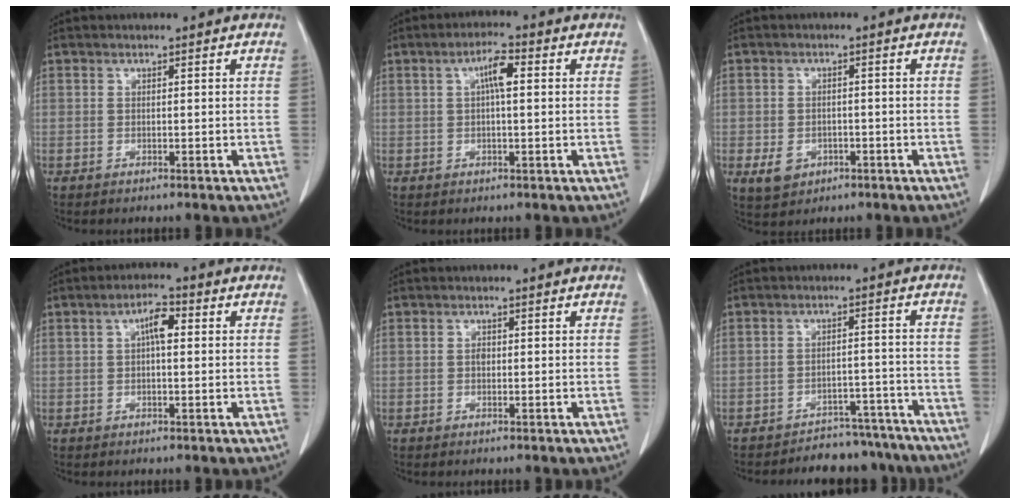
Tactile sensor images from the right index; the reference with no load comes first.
{"total": 4.1, "force": [0.9, 0.8, 3.9], "torque": [-0.071, 0.011, 0.012]}
{"total": 4.1, "force": [-1.5, 3.4, 1.7], "torque": [-0.028, 0.002, -0.010]}
{"total": 3.8, "force": [0.8, 1.2, 3.5], "torque": [-0.062, 0.013, 0.011]}
{"total": 0.8, "force": [0.0, 0.6, 0.6], "torque": [-0.012, 0.002, -0.002]}
{"total": 10.1, "force": [-9.4, 3.7, 0.4], "torque": [0.022, 0.033, -0.113]}